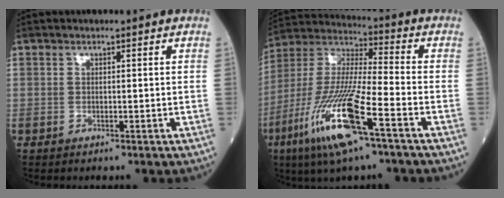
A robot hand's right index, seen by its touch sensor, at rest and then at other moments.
{"total": 16.8, "force": [-8.1, 1.8, 14.7], "torque": [-0.314, -0.028, -0.153]}